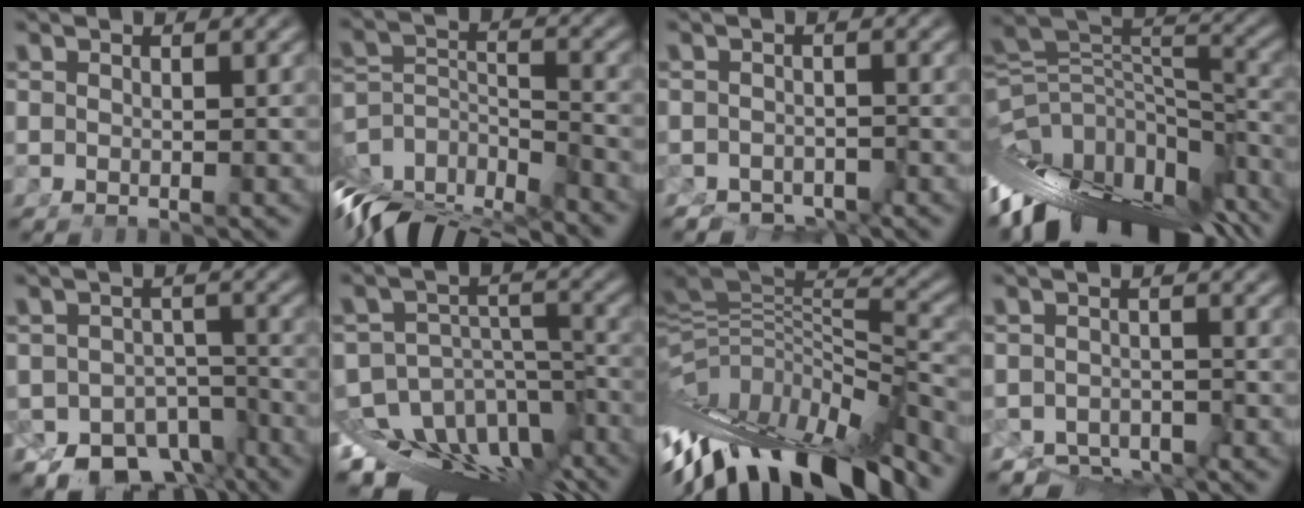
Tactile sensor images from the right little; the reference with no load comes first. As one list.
[{"total": 9.5, "force": [-5.6, 5.5, 5.3], "torque": [-0.111, -0.066, -0.066]}, {"total": 3.3, "force": [-3.0, 1.5, 0.2], "torque": [-0.001, -0.019, -0.045]}, {"total": 21.2, "force": [-8.4, 12.9, 14.6], "torque": [-0.236, -0.065, -0.107]}, {"total": 11.0, "force": [-7.1, 7.4, 4.0], "torque": [-0.058, -0.045, -0.101]}, {"total": 18.6, "force": [-9.3, 12.9, 9.7], "torque": [-0.162, -0.057, -0.134]}, {"total": 17.5, "force": [-5.3, 10.0, 13.4], "torque": [-0.241, -0.052, -0.063]}, {"total": 5.5, "force": [-4.2, 3.4, 1.2], "torque": [-0.019, -0.028, -0.066]}]